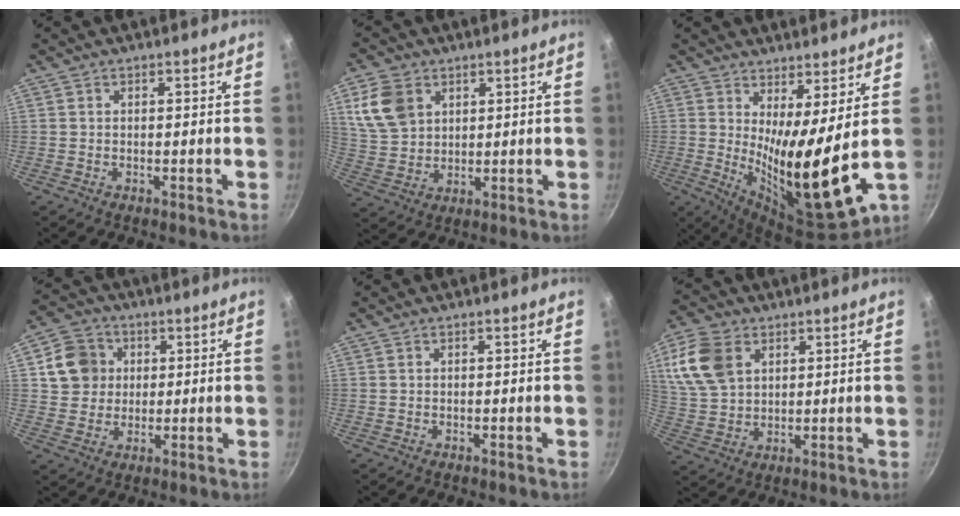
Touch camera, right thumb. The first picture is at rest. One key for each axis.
{"total": 9.7, "fx": 3.9, "fy": 7.2, "fz": 5.3, "tx": -0.088, "ty": -0.007, "tz": 0.086}
{"total": 14.7, "fx": 3.0, "fy": 3.6, "fz": 13.9, "tx": -0.222, "ty": -0.055, "tz": 0.053}
{"total": 9.0, "fx": 2.2, "fy": 8.2, "fz": 3.2, "tx": -0.028, "ty": 0.011, "tz": 0.034}
{"total": 0.0}
{"total": 11.8, "fx": 4.4, "fy": 8.1, "fz": 7.3, "tx": -0.131, "ty": -0.004, "tz": 0.091}